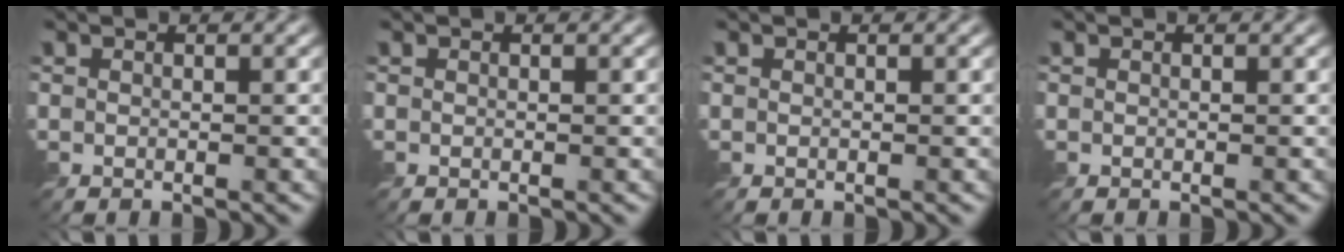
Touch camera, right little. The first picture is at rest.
{"total": 0.0}
{"total": 0.0}
{"total": 0.0}